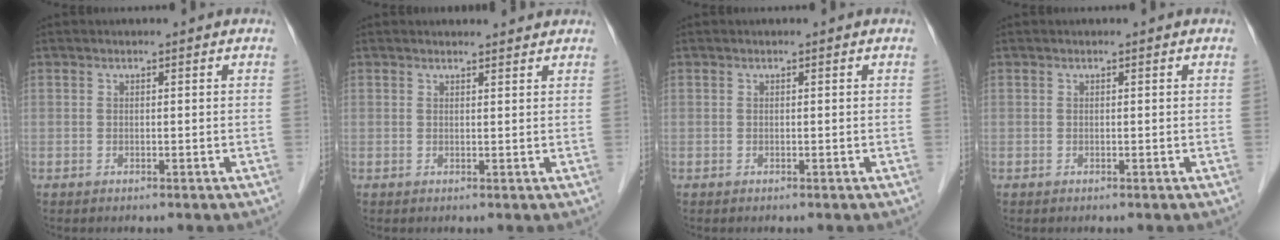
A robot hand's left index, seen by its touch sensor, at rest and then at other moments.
{"total": 2.7, "force": [2.6, 0.3, 0.3], "torque": [-0.010, -0.001, 0.026]}
{"total": 0.0}
{"total": 0.0}